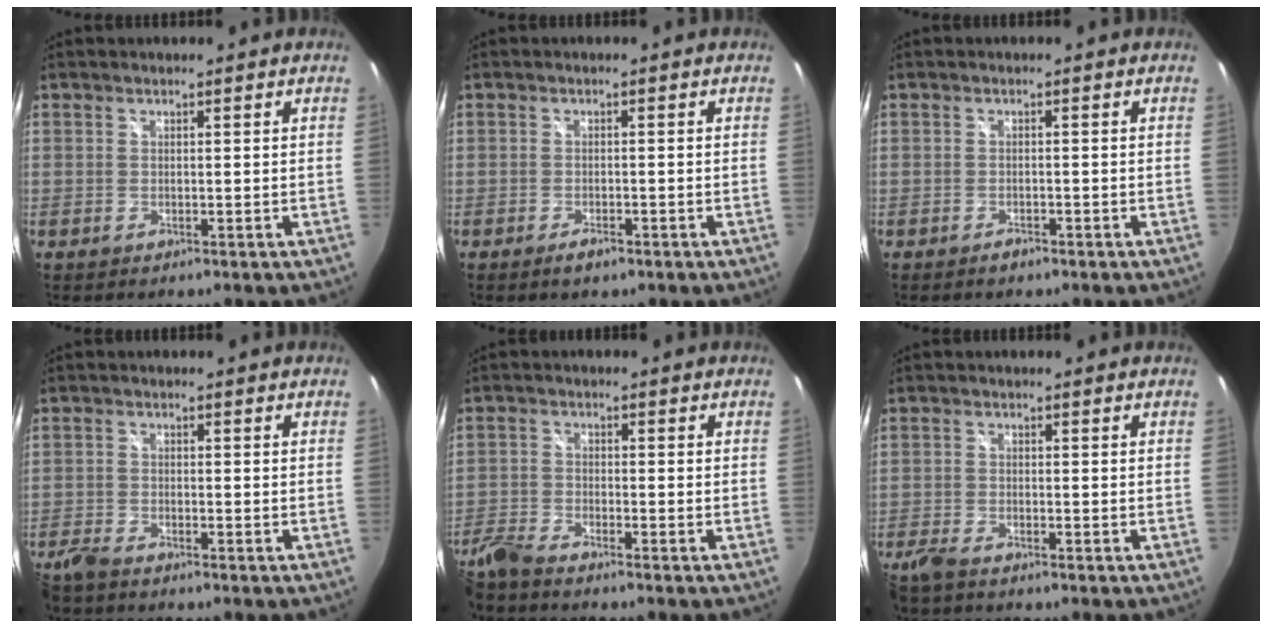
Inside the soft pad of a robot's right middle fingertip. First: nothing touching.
{"total": 2.3, "force": [-1.6, 0.9, 1.3], "torque": [-0.027, -0.006, -0.029]}
{"total": 1.5, "force": [-1.2, 0.7, 0.5], "torque": [-0.010, -0.003, -0.021]}
{"total": 5.0, "force": [-4.4, 1.3, 1.9], "torque": [-0.057, -0.018, -0.088]}
{"total": 7.9, "force": [-7.1, 1.5, 3.3], "torque": [-0.089, -0.018, -0.145]}
{"total": 4.0, "force": [-3.5, 1.0, 1.7], "torque": [-0.052, -0.013, -0.069]}